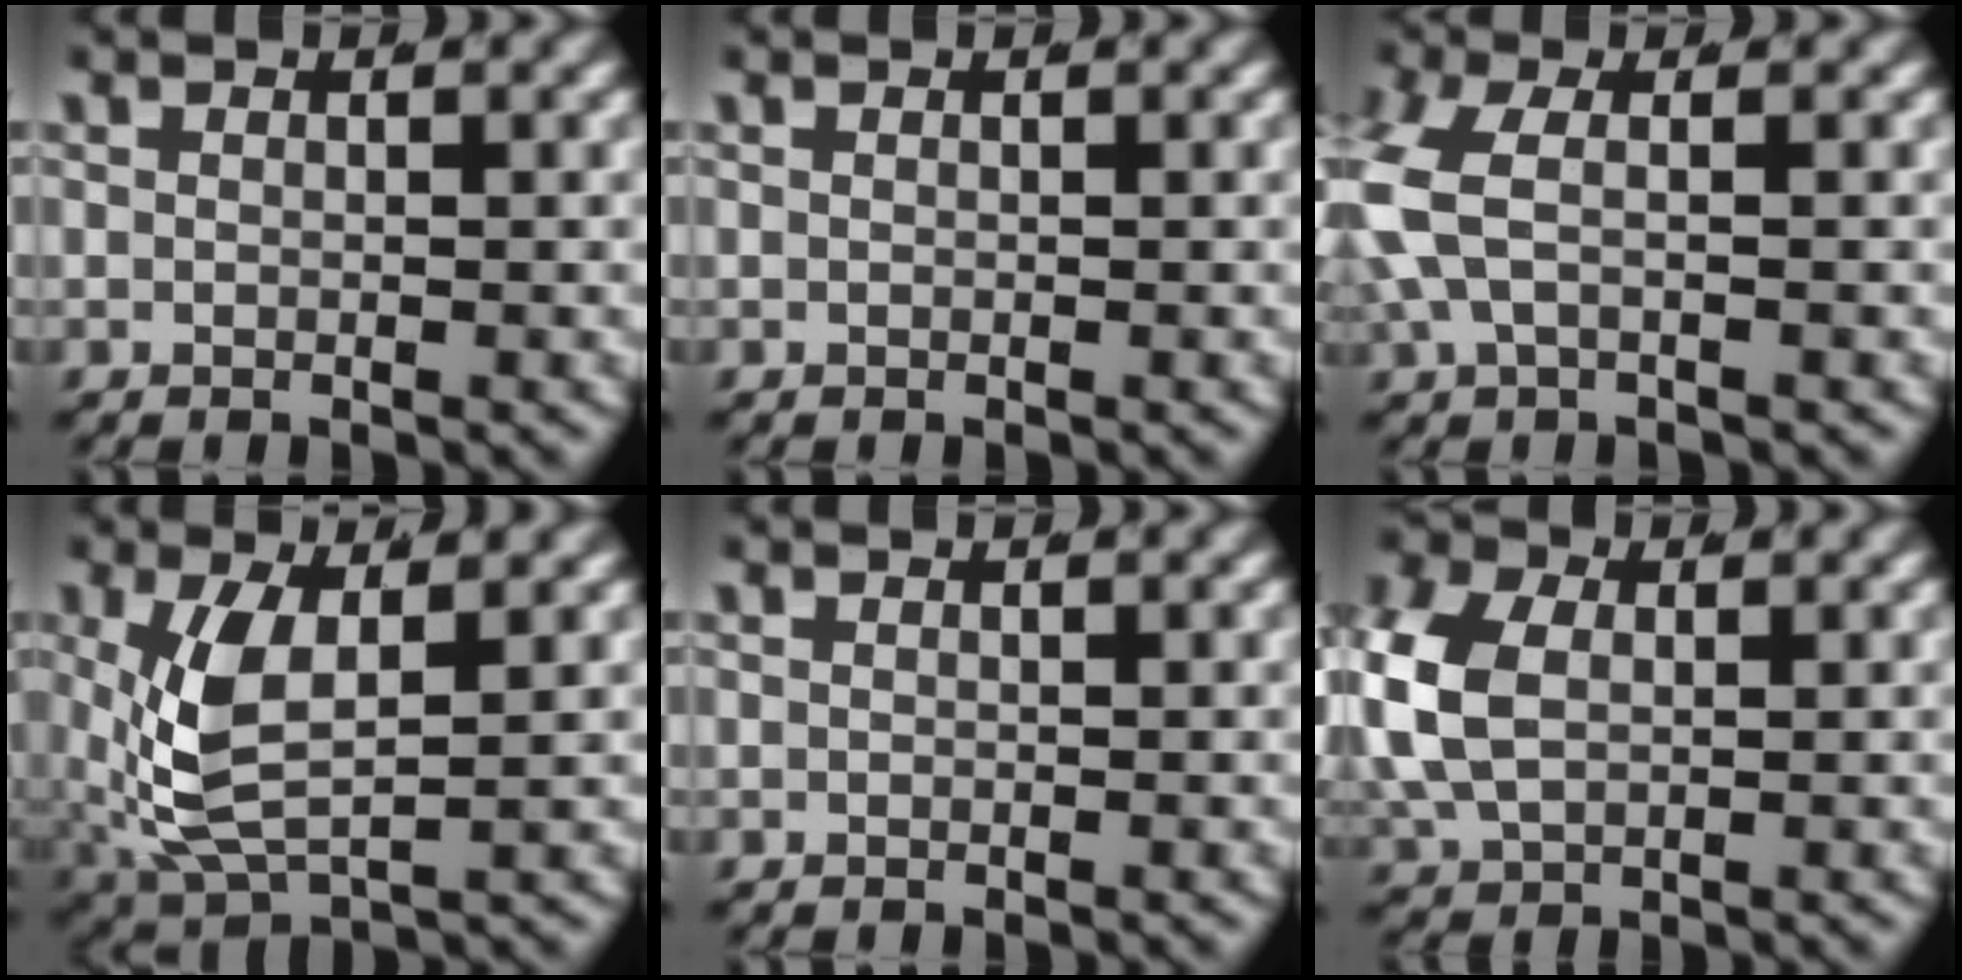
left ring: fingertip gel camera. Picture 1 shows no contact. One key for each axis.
{"total": 0.0}
{"total": 3.7, "fx": -0.1, "fy": 2.2, "fz": 2.9, "tx": -0.094, "ty": -0.013, "tz": 0.007}
{"total": 5.5, "fx": 0.3, "fy": 2.9, "fz": 4.7, "tx": -0.120, "ty": -0.022, "tz": 0.025}
{"total": 0.0}
{"total": 5.5, "fx": 0.6, "fy": 4.3, "fz": 3.4, "tx": -0.108, "ty": -0.017, "tz": 0.024}